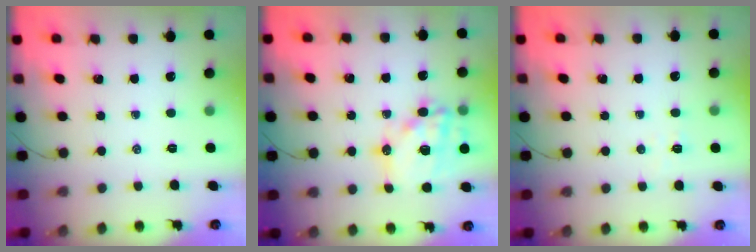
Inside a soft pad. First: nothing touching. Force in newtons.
{"total": 16.6, "press": 16.2, "slide": 3.7}
{"total": 2.9, "press": 2.8, "slide": 0.9}